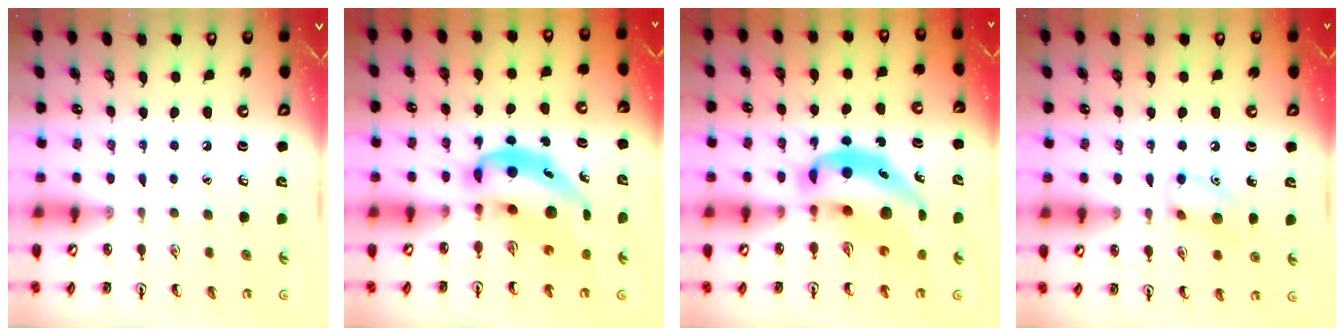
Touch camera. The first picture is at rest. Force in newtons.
{"total": 9.5, "press": 9.0, "slide": 3.1}
{"total": 12.8, "press": 12.2, "slide": 3.9}
{"total": 9.8, "press": 9.8, "slide": 0.6}